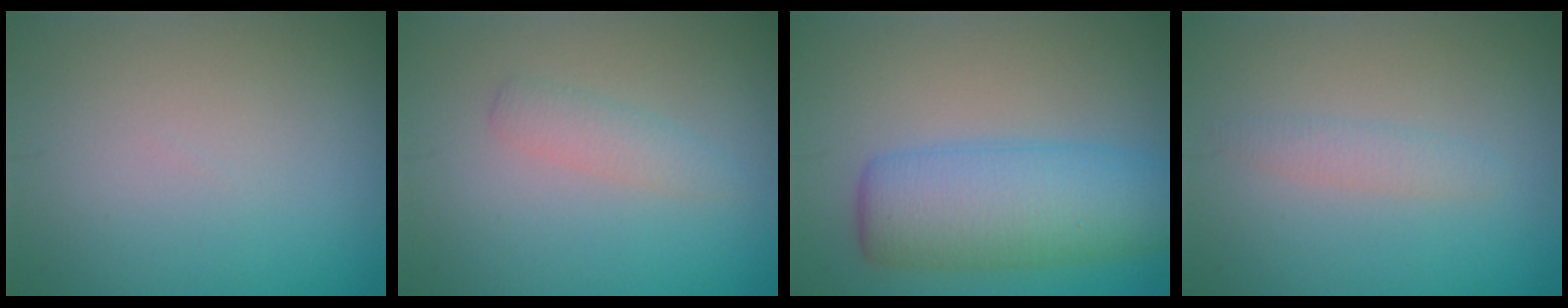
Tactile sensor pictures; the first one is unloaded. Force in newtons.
{"total": 1.7, "press": 1.7, "slide": 0.1}
{"total": 7.7, "press": 7.7, "slide": 0.2}
{"total": 1.4, "press": 1.4, "slide": 0.1}